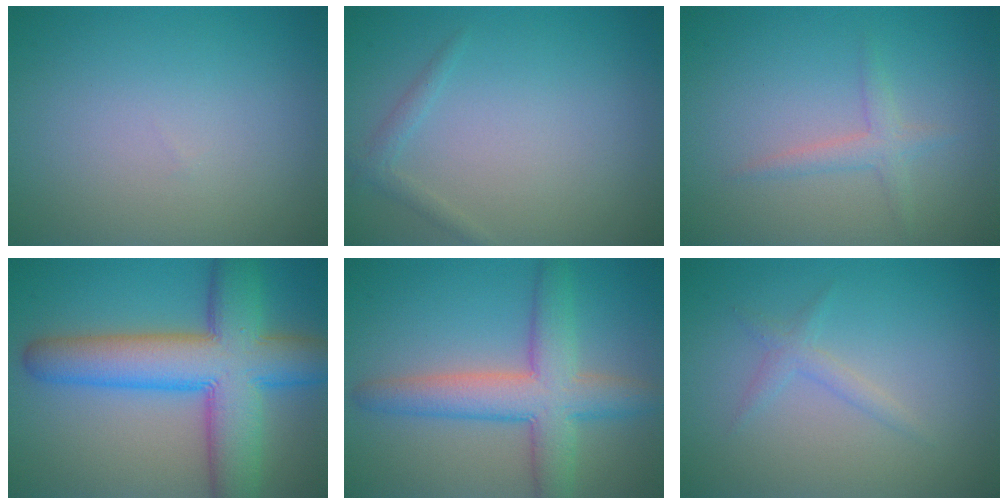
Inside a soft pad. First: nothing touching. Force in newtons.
{"total": 1.1, "press": 1.1, "slide": 0.1}
{"total": 1.7, "press": 1.7, "slide": 0.1}
{"total": 11.3, "press": 11.3, "slide": 0.3}
{"total": 6.5, "press": 6.5, "slide": 0.3}
{"total": 1.3, "press": 1.3, "slide": 0.1}